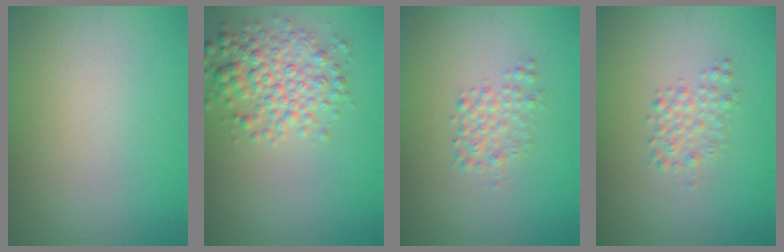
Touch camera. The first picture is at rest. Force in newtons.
{"total": 4.0, "press": 4.0, "slide": 0.1}
{"total": 1.8, "press": 1.8, "slide": 0.0}
{"total": 1.8, "press": 1.8, "slide": 0.0}